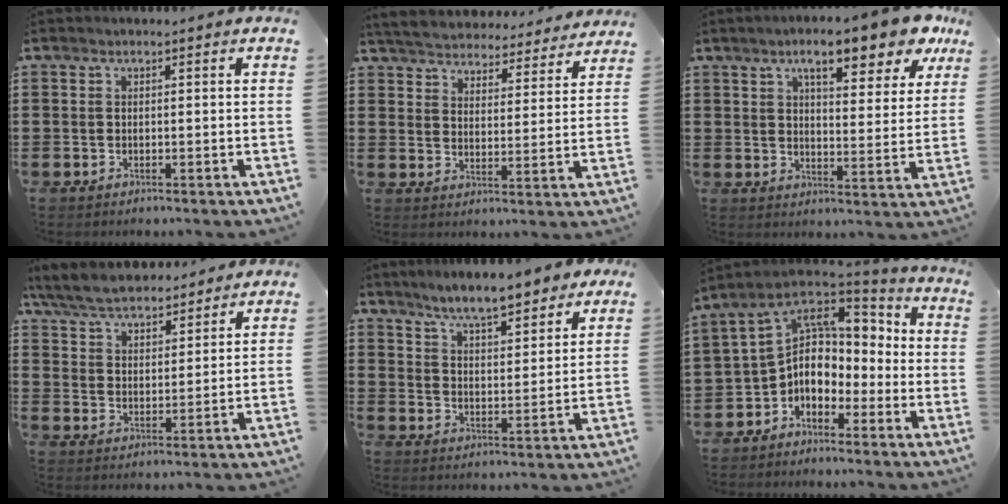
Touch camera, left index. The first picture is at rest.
{"total": 5.0, "force": [5.0, 0.1, 0.0], "torque": [-0.029, -0.039, 0.085]}
{"total": 9.7, "force": [7.3, 2.0, 6.1], "torque": [-0.099, -0.025, 0.120]}
{"total": 6.6, "force": [6.1, 1.4, 1.8], "torque": [-0.062, -0.023, 0.111]}
{"total": 6.8, "force": [6.2, 0.8, 2.6], "torque": [-0.074, -0.022, 0.111]}
{"total": 7.5, "force": [-1.1, 6.0, 4.2], "torque": [-0.096, -0.007, -0.027]}